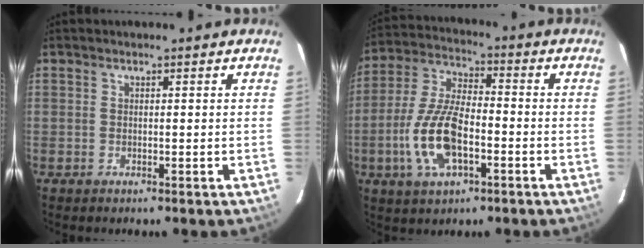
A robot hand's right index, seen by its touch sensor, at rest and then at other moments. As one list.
[{"total": 13.5, "force": [-4.3, 5.8, 11.4], "torque": [-0.246, 0.000, -0.081]}]